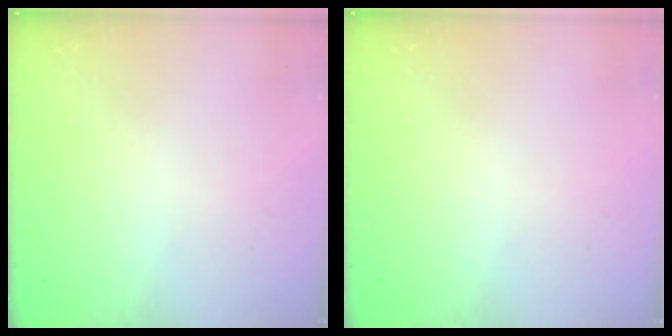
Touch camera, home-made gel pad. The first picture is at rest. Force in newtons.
{"total": 0.0}